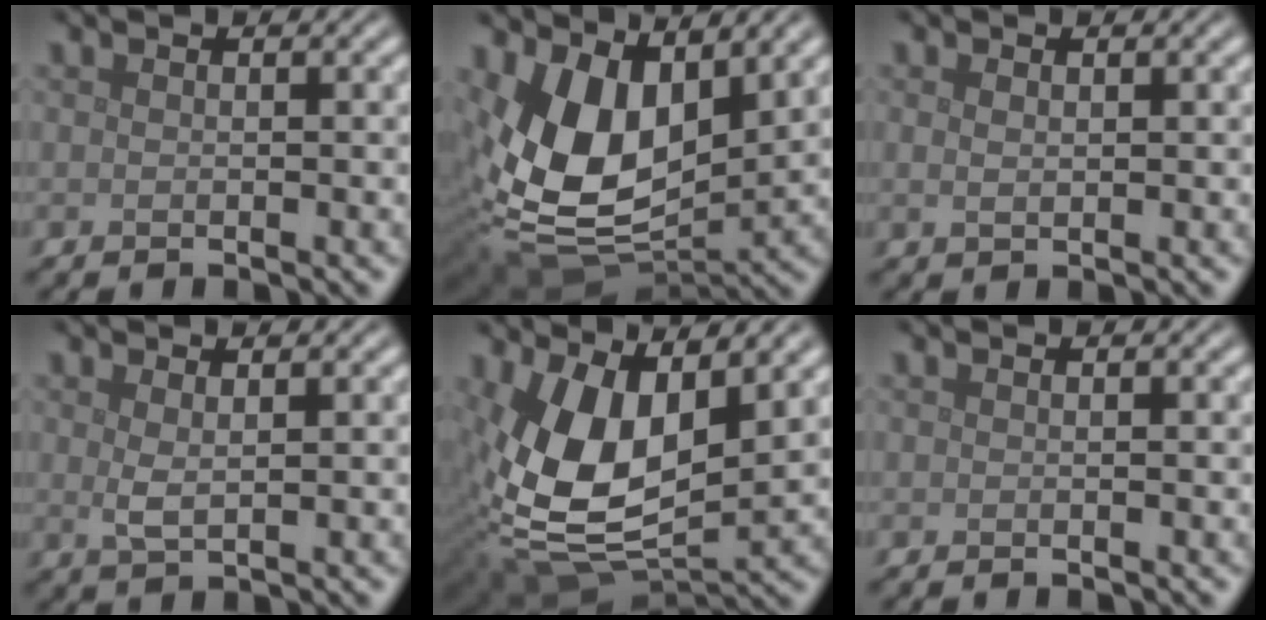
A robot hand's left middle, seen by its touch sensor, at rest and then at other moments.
{"total": 12.1, "force": [2.7, 7.5, 9.1], "torque": [-0.173, -0.032, 0.056]}
{"total": 1.0, "force": [0.4, 0.6, 0.6], "torque": [-0.015, -0.002, 0.011]}
{"total": 1.5, "force": [0.6, 0.4, 1.3], "torque": [-0.028, -0.003, 0.015]}
{"total": 11.3, "force": [2.4, 6.4, 9.0], "torque": [-0.183, -0.021, 0.045]}
{"total": 0.0}